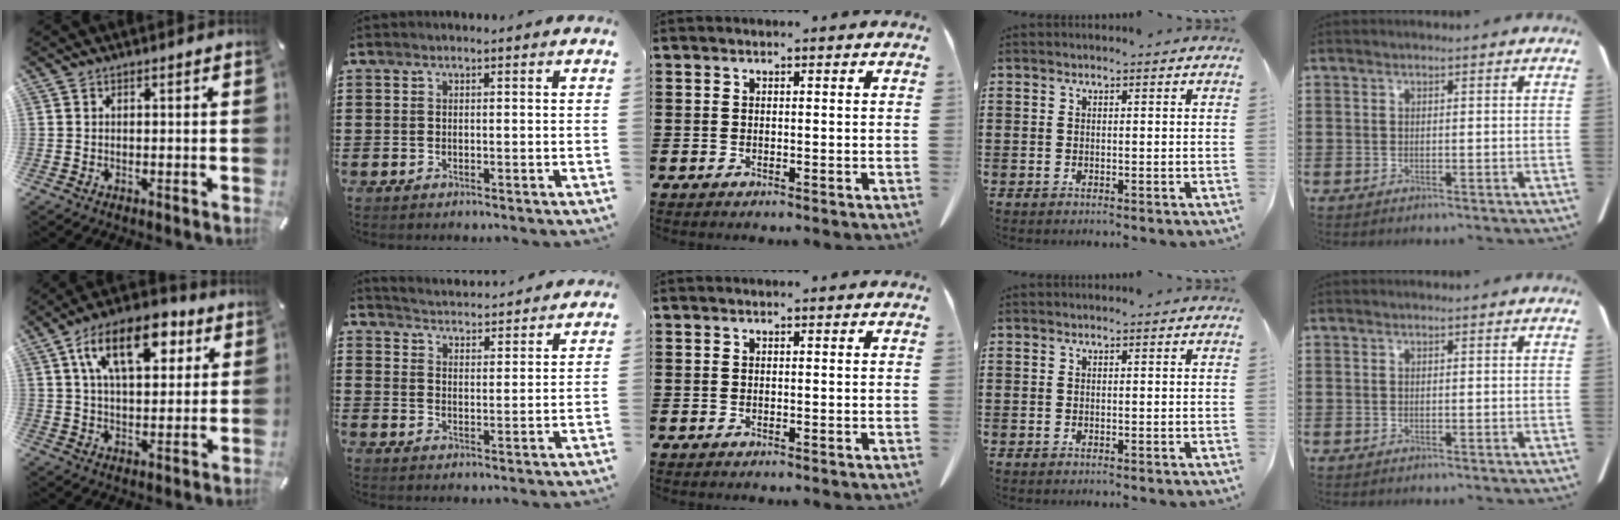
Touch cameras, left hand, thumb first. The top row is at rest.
{"thumb": {"total": 16.1, "force": [7.2, 8.7, 11.5], "torque": [-0.177, -0.008, 0.122]}, "index": {"total": 3.7, "force": [3.6, -0.6, -0.8], "torque": [-0.009, -0.034, 0.057]}}